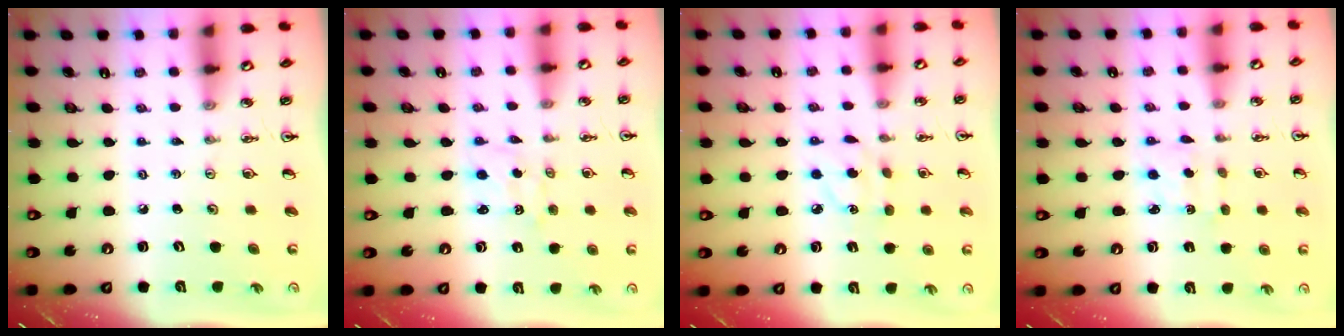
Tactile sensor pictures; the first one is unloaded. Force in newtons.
{"total": 1.1, "press": 0.9, "slide": 0.6}
{"total": 5.7, "press": 5.7, "slide": 0.7}
{"total": 1.9, "press": 1.7, "slide": 0.8}